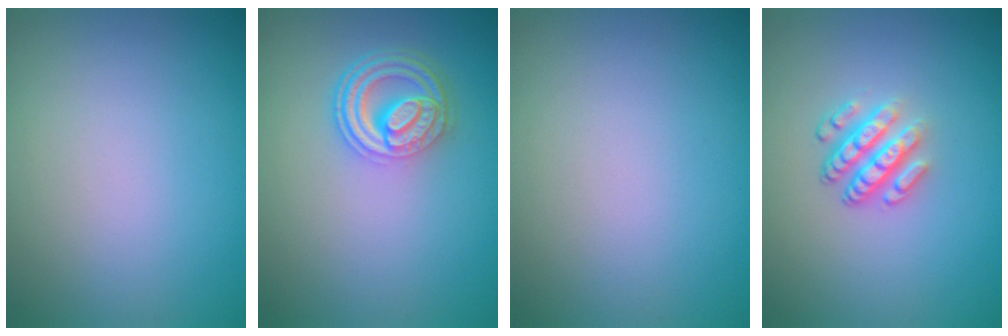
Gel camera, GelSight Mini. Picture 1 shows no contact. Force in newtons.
{"total": 4.7, "press": 3.5, "slide": 3.1}
{"total": 0.0}
{"total": 3.6, "press": 2.6, "slide": 2.4}